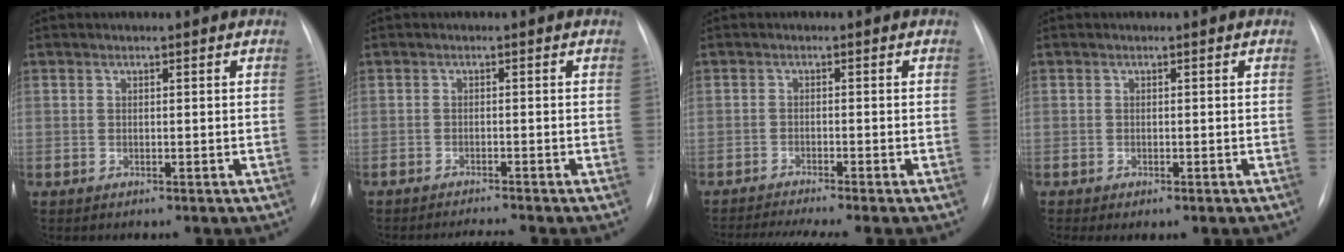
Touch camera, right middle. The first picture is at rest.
{"total": 3.1, "force": [-2.8, -0.8, 1.0], "torque": [-0.015, -0.006, -0.042]}
{"total": 7.7, "force": [-6.5, -0.8, 4.0], "torque": [-0.052, -0.014, -0.102]}
{"total": 1.7, "force": [-1.2, 0.4, 1.1], "torque": [-0.015, -0.007, -0.014]}